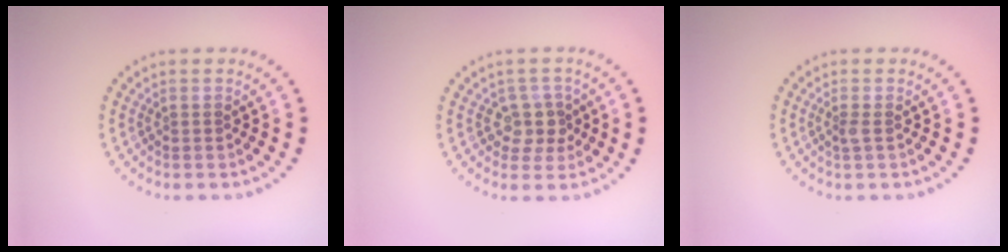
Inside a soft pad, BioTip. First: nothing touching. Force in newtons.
{"total": 2.5, "press": 2.1, "slide": 1.4}
{"total": 0.7, "press": 0.6, "slide": 0.4}